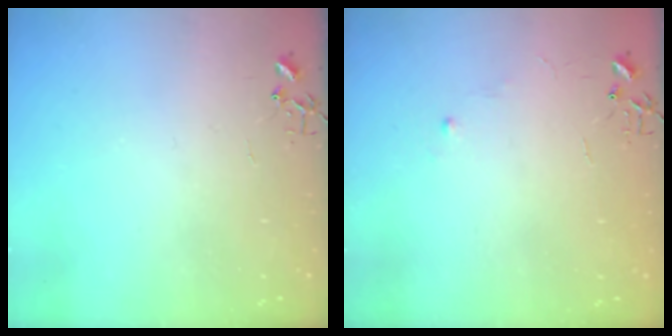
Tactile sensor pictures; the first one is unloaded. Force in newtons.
{"total": 4.4, "press": 4.4, "slide": 0.6}